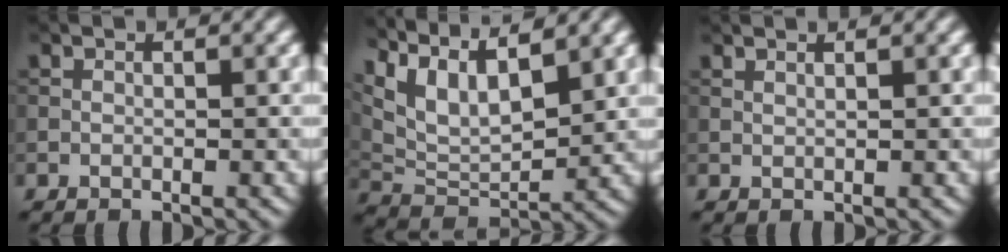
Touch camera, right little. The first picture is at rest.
{"total": 8.0, "force": [4.8, 3.1, 5.5], "torque": [-0.109, 0.004, 0.094]}
{"total": 1.2, "force": [0.9, 0.4, 0.7], "torque": [-0.004, -0.003, 0.005]}